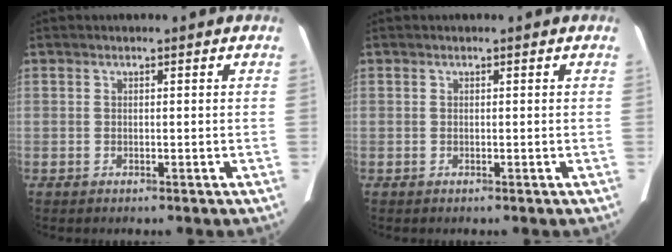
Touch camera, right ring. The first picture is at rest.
{"total": 0.0}